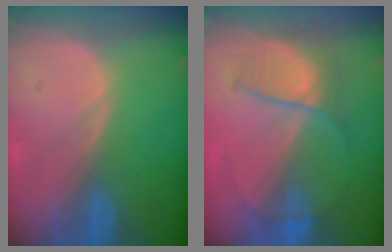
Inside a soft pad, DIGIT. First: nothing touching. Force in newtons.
{"total": 5.8, "press": 5.7, "slide": 1.4}